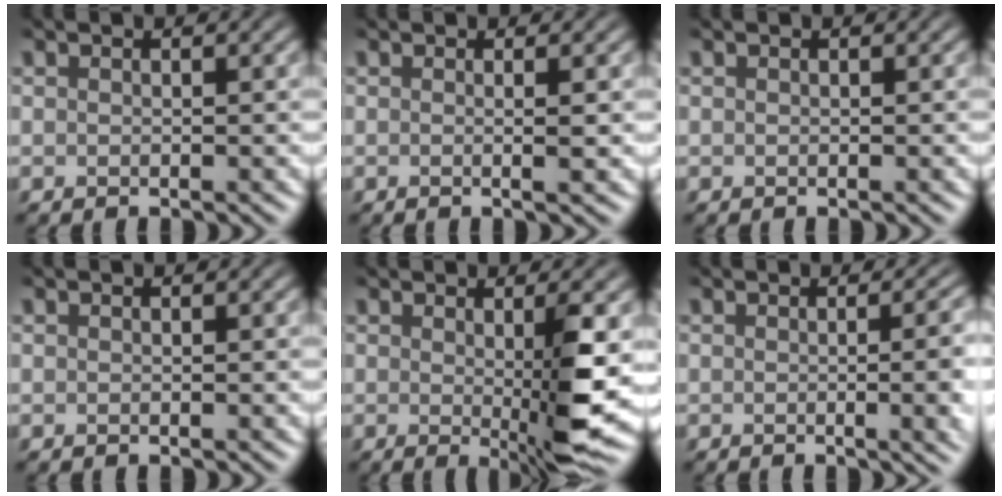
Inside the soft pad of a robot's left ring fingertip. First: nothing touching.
{"total": 2.0, "force": [-0.2, 0.6, 1.9], "torque": [-0.028, 0.003, -0.016]}
{"total": 0.0}
{"total": 0.0}
{"total": 5.4, "force": [-0.3, 0.6, 5.3], "torque": [-0.088, -0.016, 0.005]}
{"total": 10.0, "force": [-0.1, 4.8, 8.7], "torque": [-0.036, 0.016, -0.006]}